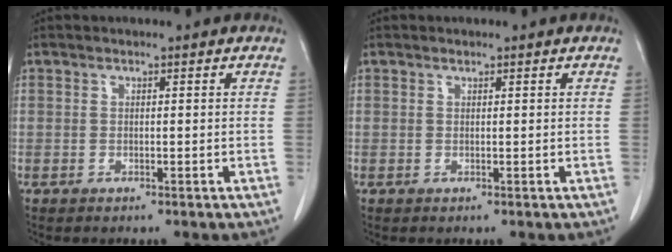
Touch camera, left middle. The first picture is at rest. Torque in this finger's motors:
{"motor_torque": [0.39, -0.24, -0.07, 0.00]}